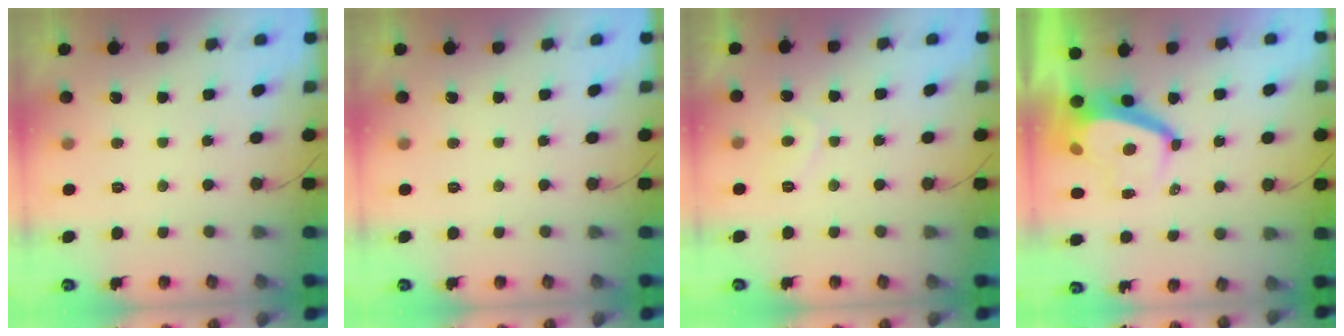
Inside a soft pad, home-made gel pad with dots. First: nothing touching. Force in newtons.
{"total": 0.0}
{"total": 2.3, "press": 2.2, "slide": 0.8}
{"total": 6.7, "press": 6.7, "slide": 0.9}